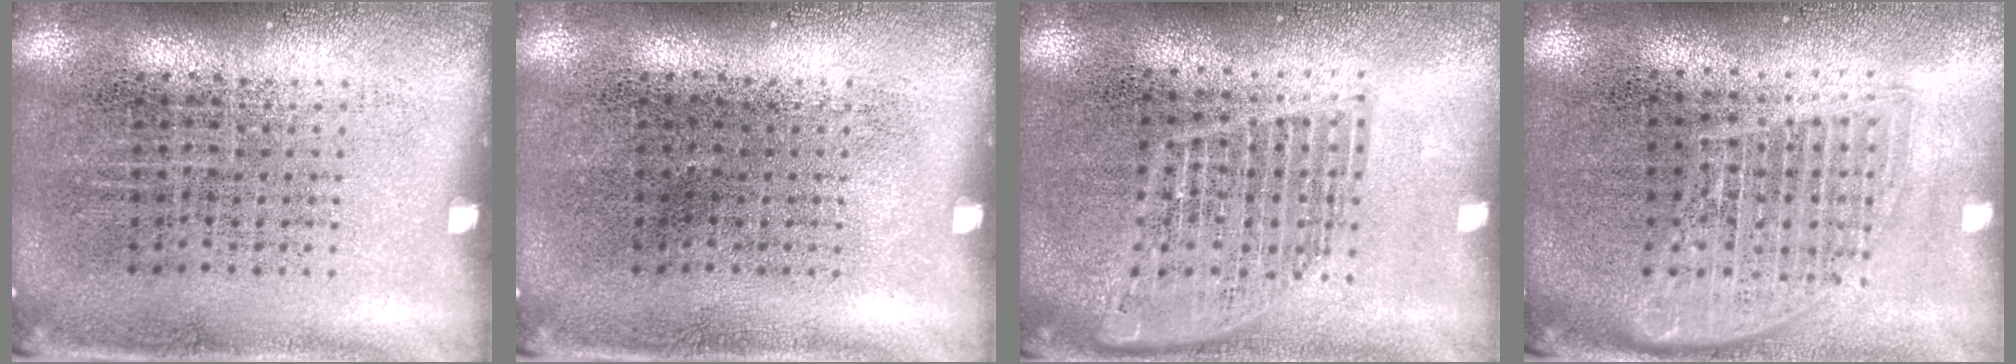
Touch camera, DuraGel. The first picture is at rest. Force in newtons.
{"total": 0.0}
{"total": 1.4, "press": 1.2, "slide": 0.6}
{"total": 1.6, "press": 1.4, "slide": 0.8}